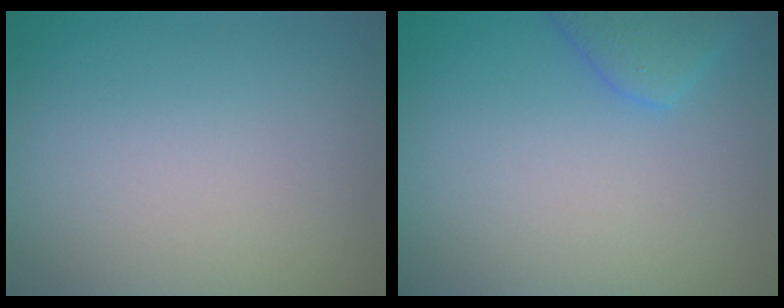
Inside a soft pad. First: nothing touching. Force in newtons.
{"total": 2.5, "press": 2.5, "slide": 0.4}